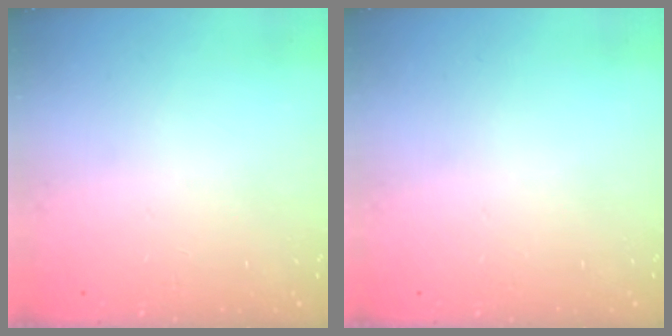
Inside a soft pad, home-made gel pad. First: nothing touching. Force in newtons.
{"total": 0.0}